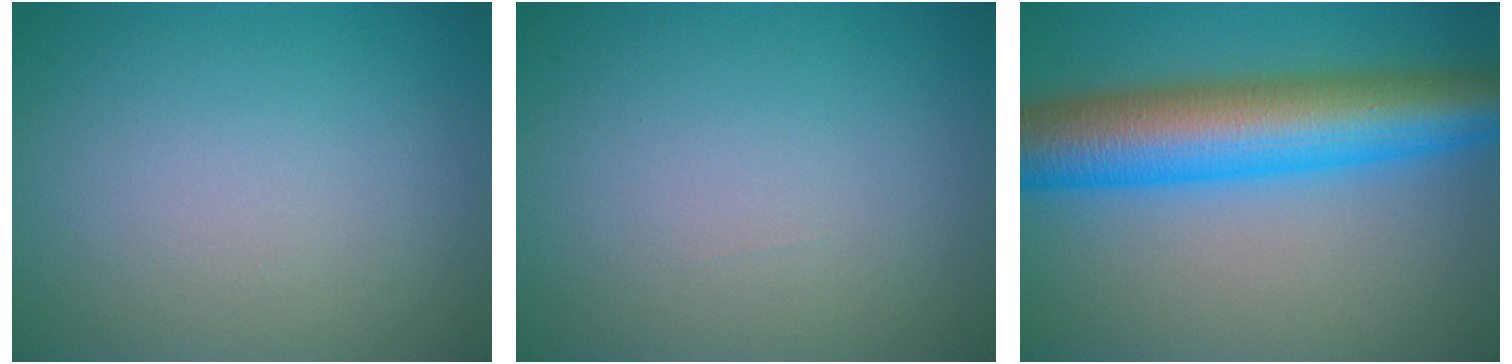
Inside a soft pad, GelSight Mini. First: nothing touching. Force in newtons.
{"total": 0.0}
{"total": 11.6, "press": 11.6, "slide": 0.1}